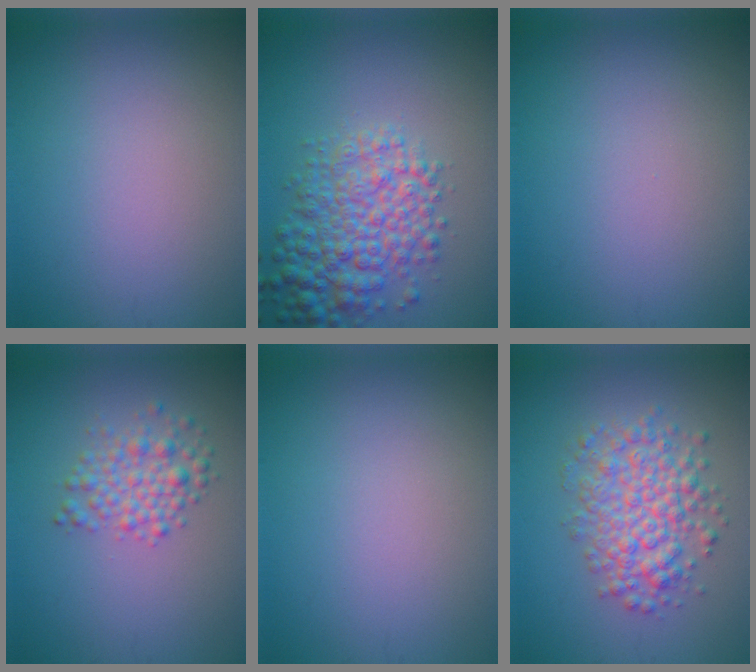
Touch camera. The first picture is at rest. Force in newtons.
{"total": 6.4, "press": 6.4, "slide": 0.1}
{"total": 0.0}
{"total": 2.9, "press": 2.9, "slide": 0.1}
{"total": 0.0}
{"total": 5.2, "press": 5.2, "slide": 0.2}